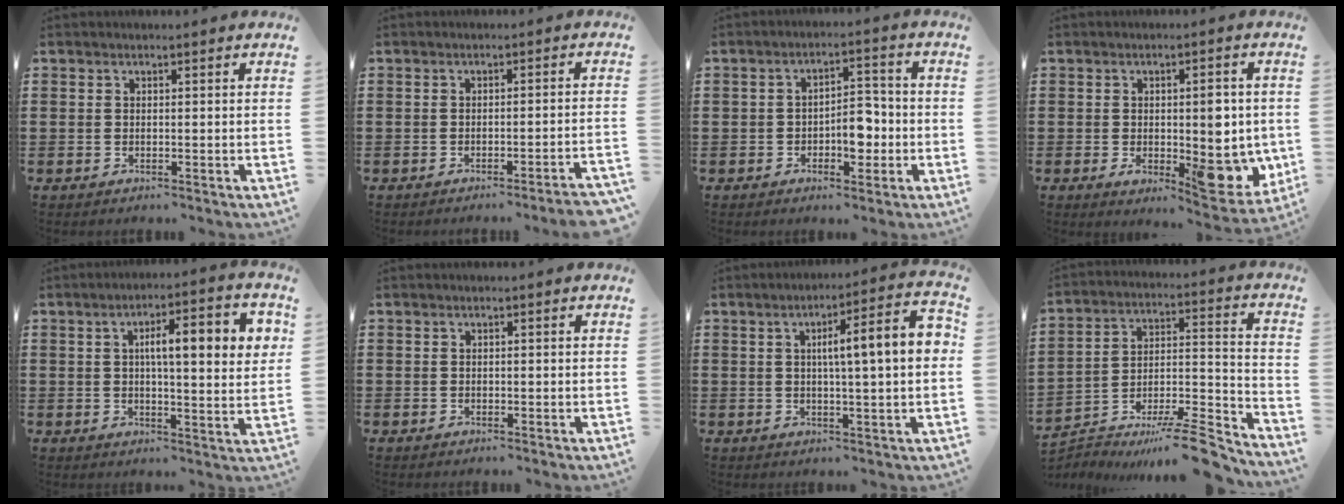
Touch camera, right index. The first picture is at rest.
{"total": 2.3, "force": [-1.9, -0.5, 1.3], "torque": [-0.022, -0.005, -0.037]}
{"total": 5.4, "force": [-1.7, 3.1, 4.1], "torque": [-0.055, 0.004, -0.033]}
{"total": 7.8, "force": [-0.3, 3.7, 6.9], "torque": [-0.081, -0.010, -0.004]}
{"total": 8.3, "force": [1.8, 2.1, 7.8], "torque": [-0.136, 0.002, 0.023]}
{"total": 0.0}
{"total": 8.6, "force": [1.0, 0.8, 8.5], "torque": [-0.139, -0.004, 0.006]}
{"total": 10.6, "force": [-9.3, 1.2, 4.9], "torque": [-0.060, 0.027, -0.177]}